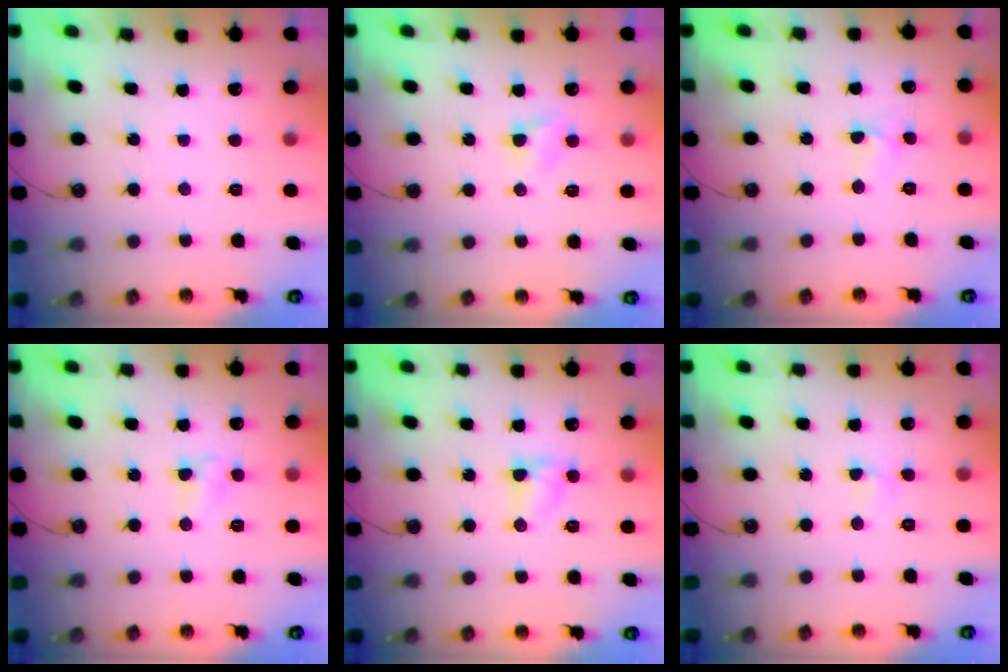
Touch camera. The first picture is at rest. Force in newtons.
{"total": 3.3, "press": 3.2, "slide": 0.5}
{"total": 2.6, "press": 2.5, "slide": 0.3}
{"total": 4.0, "press": 4.0, "slide": 0.5}
{"total": 3.9, "press": 3.9, "slide": 0.4}
{"total": 3.0, "press": 2.9, "slide": 0.5}